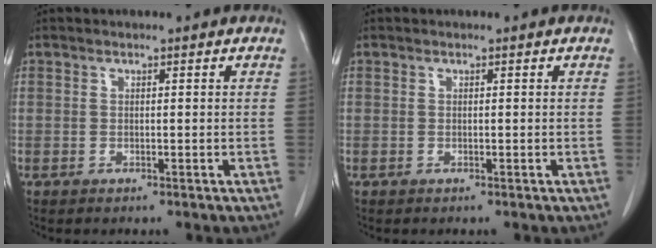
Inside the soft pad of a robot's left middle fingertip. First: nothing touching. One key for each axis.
{"total": 0.0}